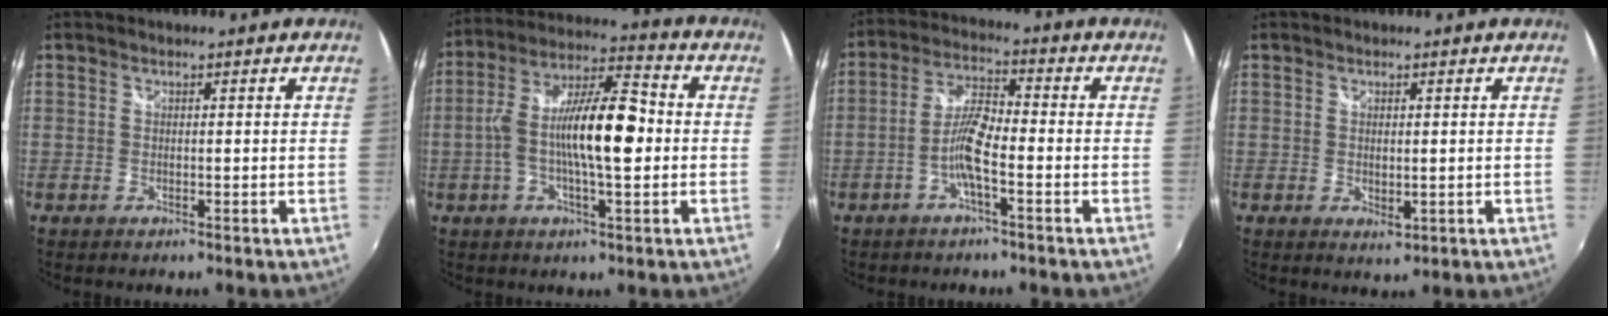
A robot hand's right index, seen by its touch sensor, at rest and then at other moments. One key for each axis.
{"total": 13.7, "fx": -1.1, "fy": 3.5, "fz": 13.2, "tx": -0.246, "ty": 0.015, "tz": -0.024}
{"total": 6.1, "fx": -2.4, "fy": 1.1, "fz": 5.5, "tx": -0.116, "ty": 0.013, "tz": -0.047}
{"total": 1.9, "fx": 0.1, "fy": 1.1, "fz": 1.6, "tx": -0.025, "ty": -0.004, "tz": 0.006}